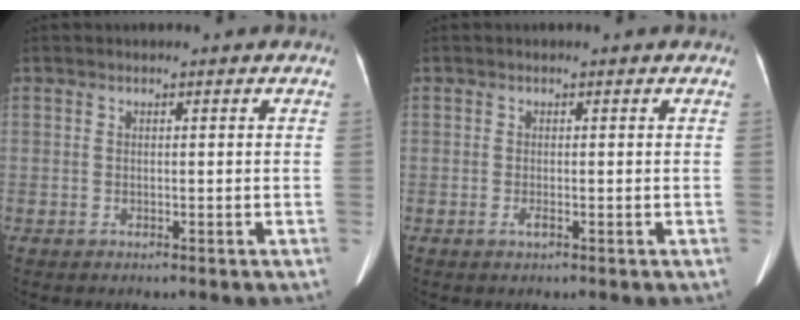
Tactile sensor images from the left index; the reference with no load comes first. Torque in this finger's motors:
{"motor_torque": [0.23, 0.25, 0.09, 0.04]}